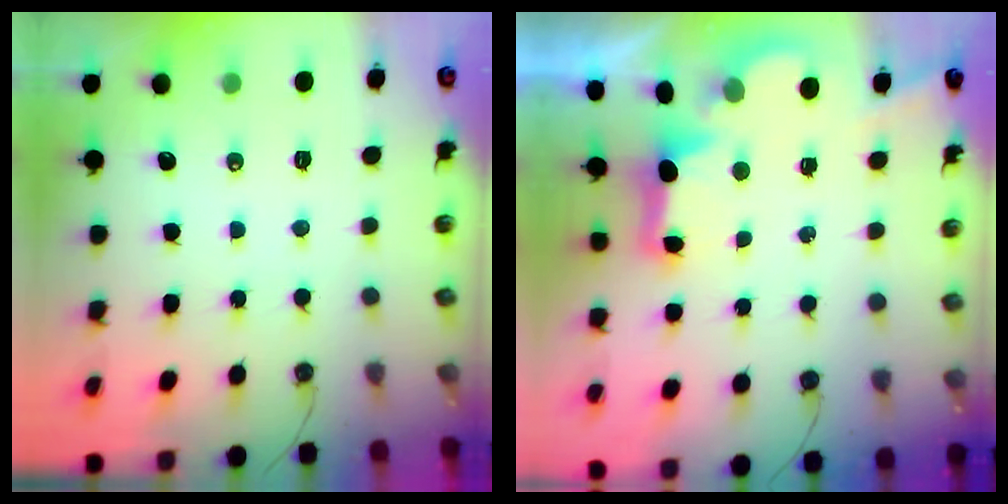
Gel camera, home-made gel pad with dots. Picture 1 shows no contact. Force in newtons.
{"total": 2.8, "press": 2.7, "slide": 0.9}